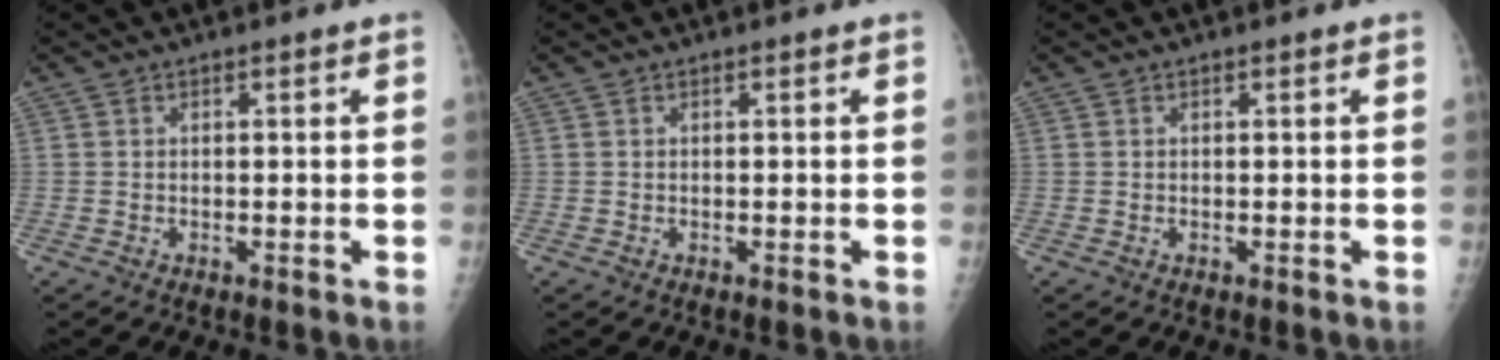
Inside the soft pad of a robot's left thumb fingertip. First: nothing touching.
{"total": 0.0}
{"total": 0.0}